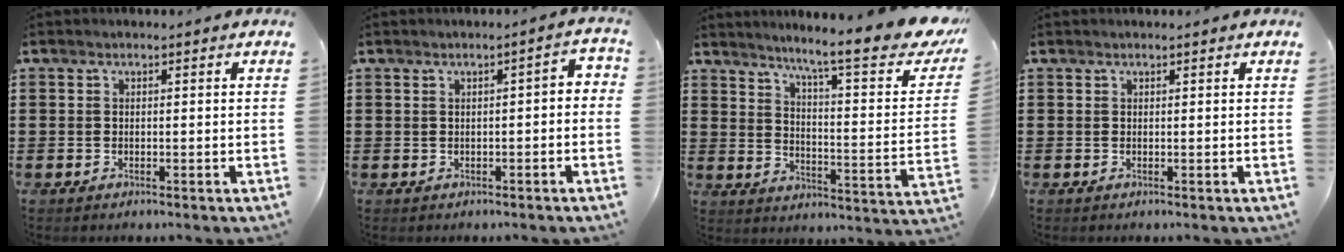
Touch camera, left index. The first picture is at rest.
{"total": 1.5, "force": [-0.6, 0.4, 1.3], "torque": [-0.025, 0.001, -0.015]}
{"total": 9.6, "force": [7.7, 0.1, 5.8], "torque": [-0.109, -0.063, 0.117]}
{"total": 0.0}